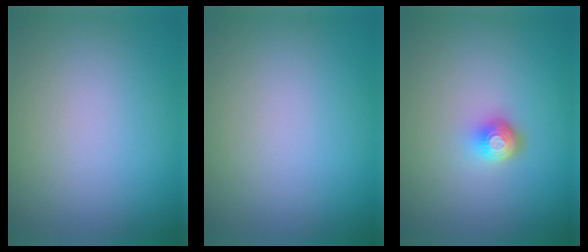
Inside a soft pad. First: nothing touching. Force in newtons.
{"total": 0.0}
{"total": 2.0, "press": 1.4, "slide": 1.4}